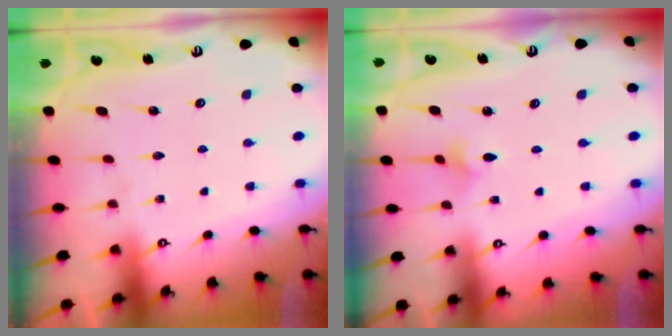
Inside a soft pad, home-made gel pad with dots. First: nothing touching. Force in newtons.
{"total": 2.8, "press": 2.8, "slide": 0.6}